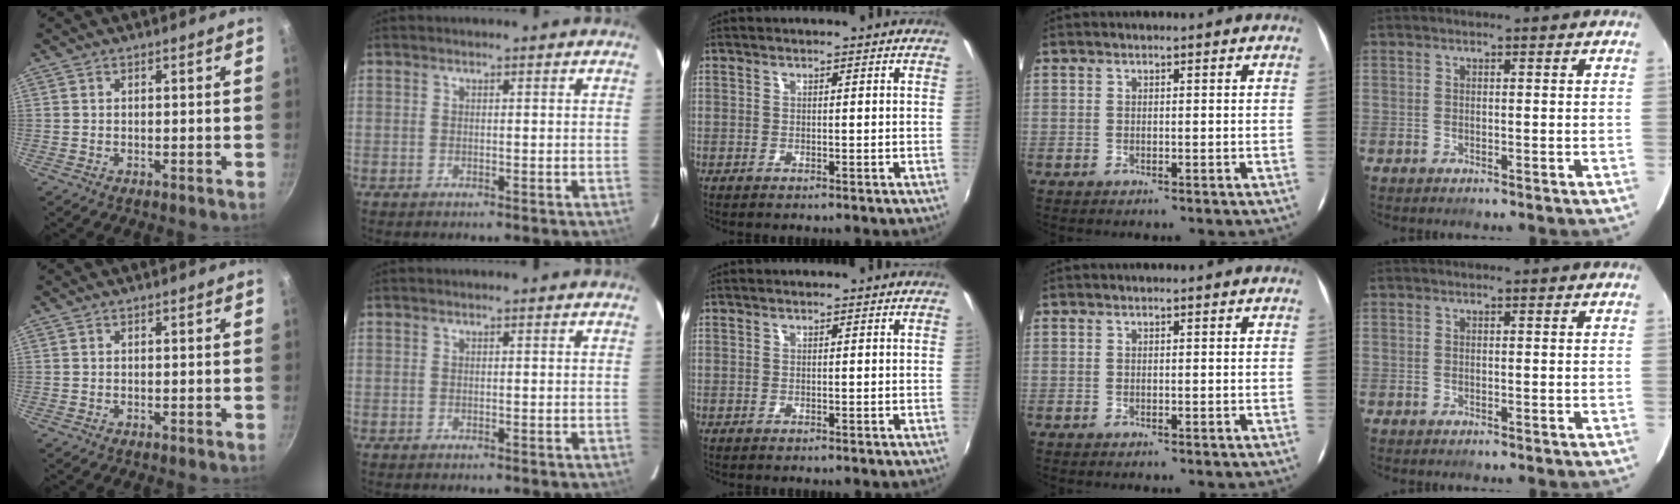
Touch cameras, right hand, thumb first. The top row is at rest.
{}